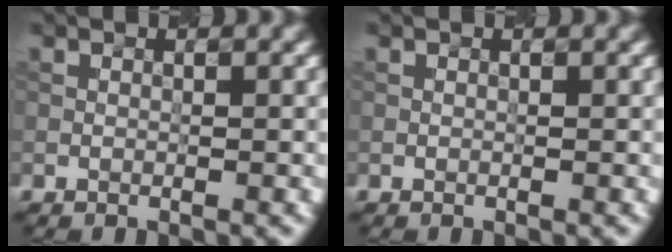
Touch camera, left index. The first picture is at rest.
{"total": 0.0}